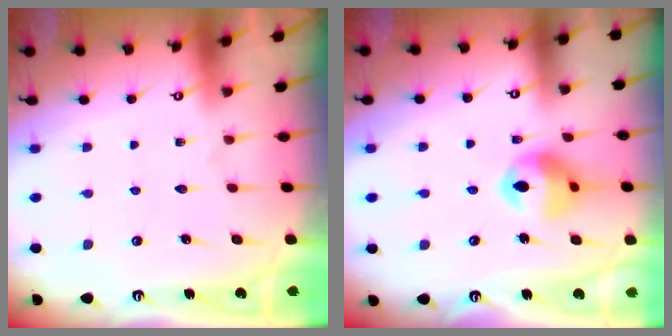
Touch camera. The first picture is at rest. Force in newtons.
{"total": 12.3, "press": 12.2, "slide": 1.6}